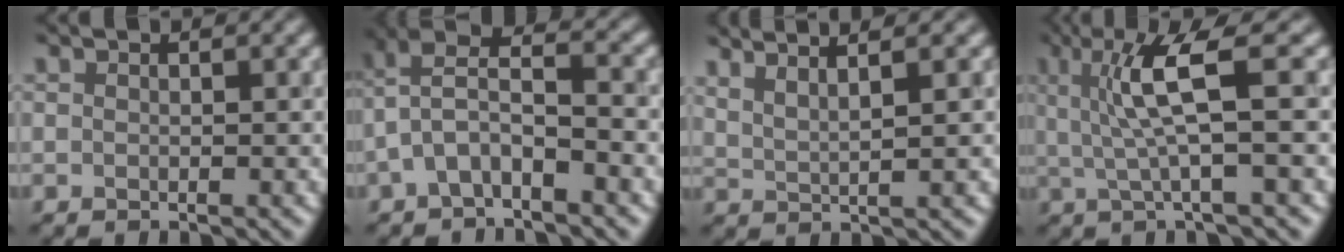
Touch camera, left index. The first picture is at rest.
{"total": 3.6, "force": [-1.5, 1.3, 3.0], "torque": [-0.067, 0.021, -0.028]}
{"total": 4.9, "force": [3.8, 1.0, 2.9], "torque": [-0.040, 0.028, 0.043]}
{"total": 5.0, "force": [0.9, 0.5, 4.9], "torque": [-0.100, 0.007, 0.028]}